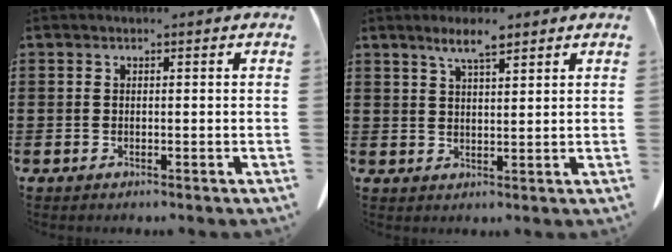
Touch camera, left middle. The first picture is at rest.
{"total": 4.5, "force": [3.2, 0.7, 3.2], "torque": [-0.069, 0.000, 0.055]}